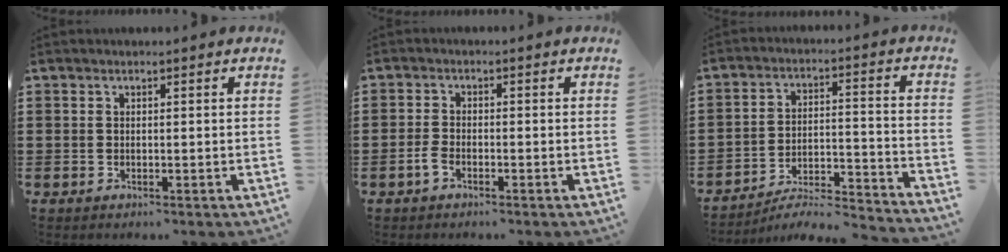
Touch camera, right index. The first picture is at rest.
{"total": 1.9, "force": [-1.2, 0.8, 1.3], "torque": [-0.039, -0.004, -0.027]}
{"total": 4.3, "force": [-4.1, 0.5, 1.4], "torque": [-0.028, -0.013, -0.085]}